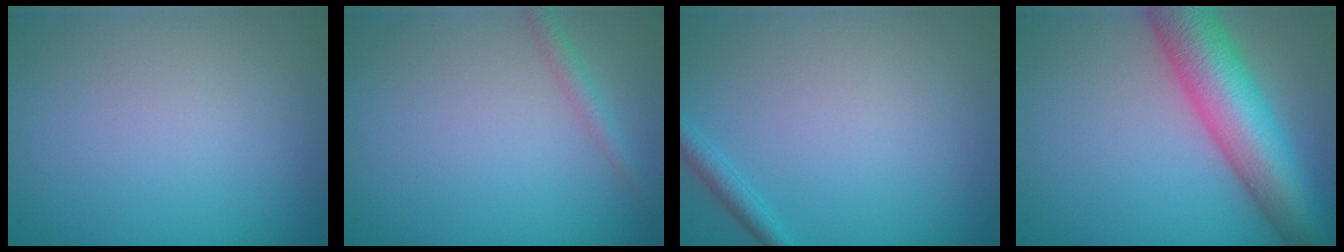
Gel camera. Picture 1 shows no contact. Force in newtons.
{"total": 1.5, "press": 1.5, "slide": 0.1}
{"total": 1.4, "press": 1.4, "slide": 0.1}
{"total": 9.9, "press": 9.9, "slide": 0.4}